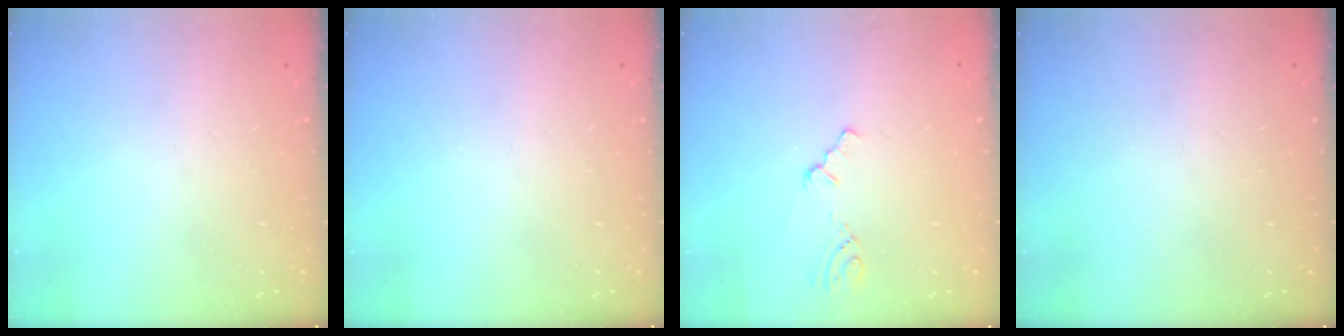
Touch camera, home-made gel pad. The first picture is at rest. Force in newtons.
{"total": 0.0}
{"total": 1.0, "press": 0.9, "slide": 0.2}
{"total": 0.0}